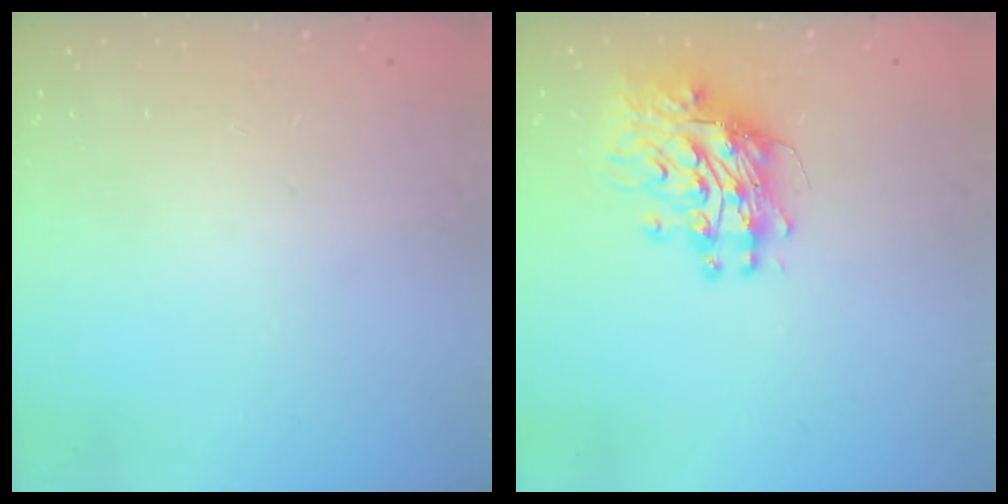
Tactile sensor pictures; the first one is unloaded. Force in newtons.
{"total": 12.0, "press": 11.9, "slide": 1.1}